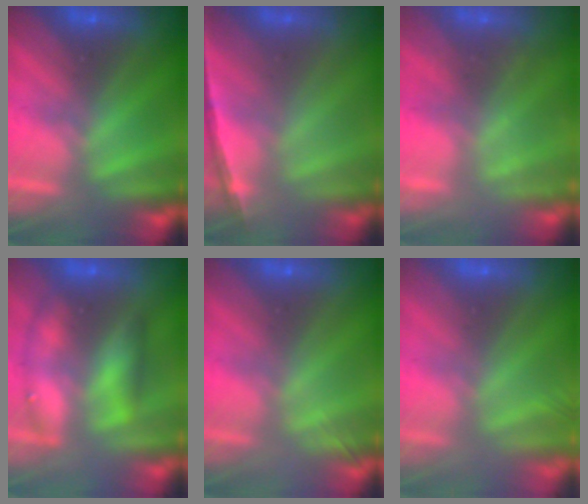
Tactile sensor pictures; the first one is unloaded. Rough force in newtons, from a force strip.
{"total": 1.7}
{"total": 2.3}
{"total": 2.6}
{"total": 2.1}
{"total": 6.9}